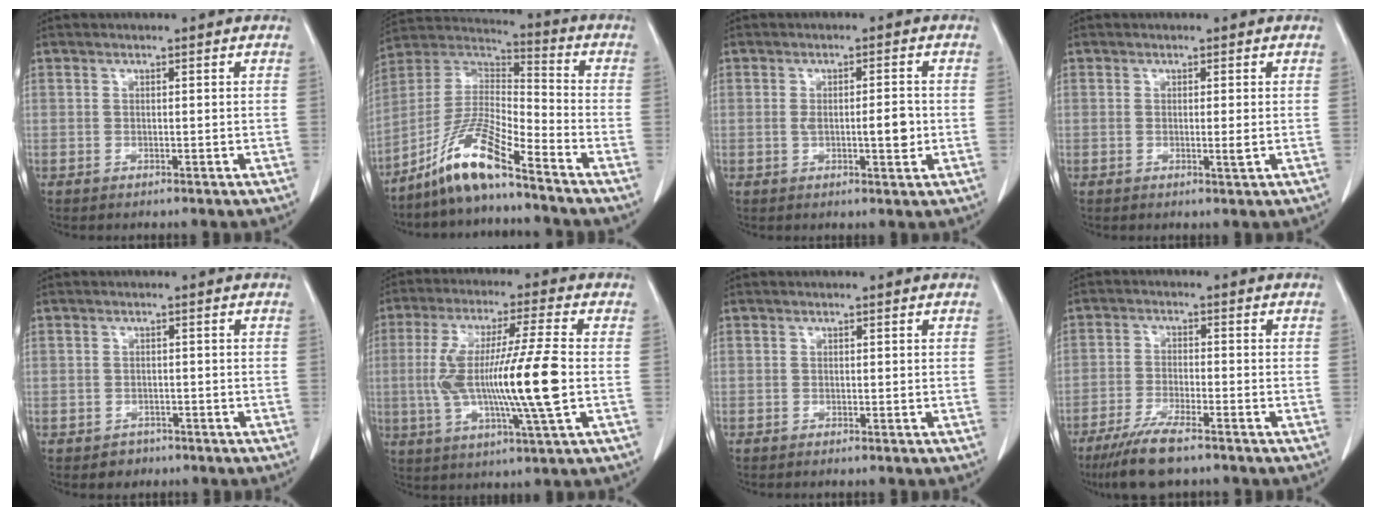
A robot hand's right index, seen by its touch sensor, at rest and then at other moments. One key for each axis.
{"total": 11.8, "fx": -8.5, "fy": 0.7, "fz": 8.1, "tx": -0.170, "ty": 0.002, "tz": -0.164}
{"total": 4.3, "fx": -0.4, "fy": 1.0, "fz": 4.2, "tx": -0.071, "ty": -0.002, "tz": -0.003}
{"total": 1.3, "fx": -0.1, "fy": 0.0, "fz": 1.2, "tx": -0.021, "ty": -0.004, "tz": -0.003}
{"total": 2.2, "fx": -1.3, "fy": 1.8, "fz": 0.0, "tx": -0.001, "ty": 0.007, "tz": -0.019}
{"total": 15.4, "fx": -1.2, "fy": 0.3, "fz": 15.4, "tx": -0.297, "ty": -0.003, "tz": -0.024}
{"total": 0.0}
{"total": 7.9, "fx": -5.8, "fy": 1.1, "fz": 5.2, "tx": -0.099, "ty": -0.020, "tz": -0.100}